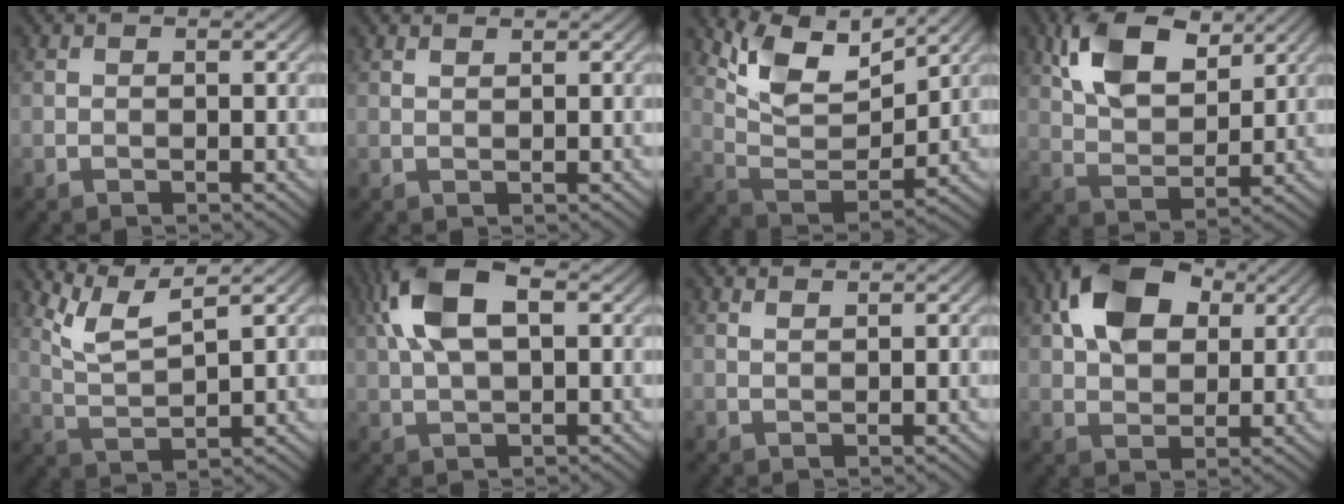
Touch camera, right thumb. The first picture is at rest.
{"total": 0.8, "force": [0.8, 0.1, 0.3], "torque": [-0.007, 0.000, 0.015]}
{"total": 9.8, "force": [6.5, 3.8, 6.2], "torque": [-0.136, -0.004, 0.132]}
{"total": 9.7, "force": [5.0, 5.0, 6.7], "torque": [-0.145, 0.005, 0.098]}
{"total": 5.8, "force": [4.3, 1.0, 3.9], "torque": [-0.096, 0.001, 0.095]}
{"total": 9.3, "force": [2.8, 4.3, 7.7], "torque": [-0.174, 0.021, 0.044]}
{"total": 1.1, "force": [1.0, 0.1, 0.4], "torque": [-0.009, -0.002, 0.021]}
{"total": 10.0, "force": [3.7, 6.4, 6.8], "torque": [-0.145, 0.015, 0.060]}